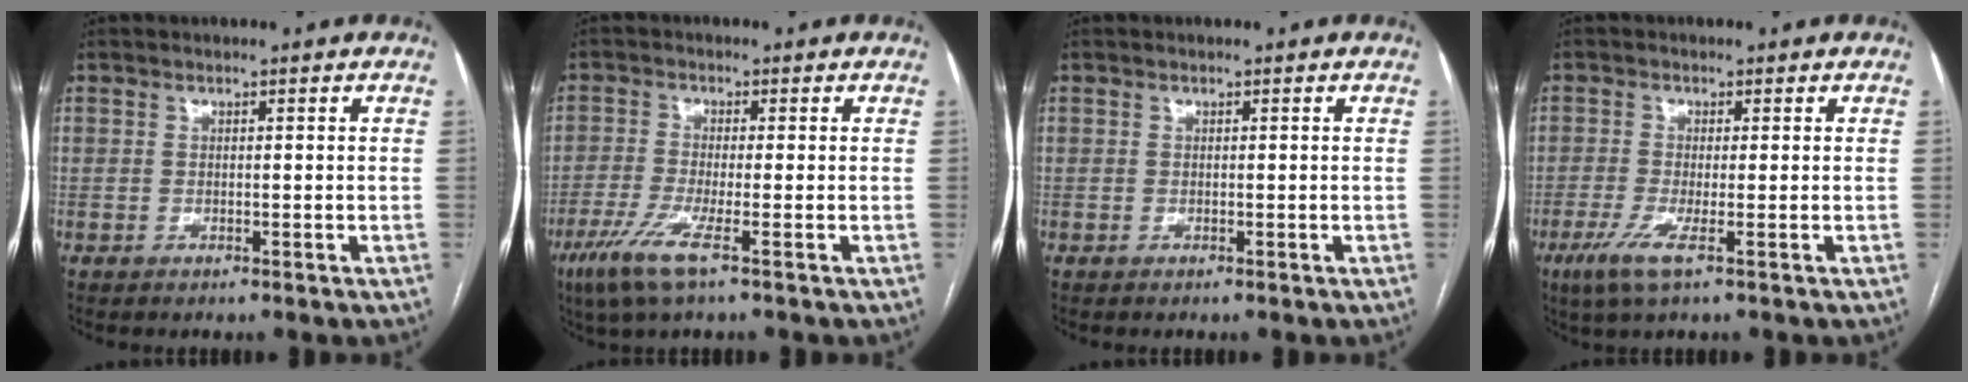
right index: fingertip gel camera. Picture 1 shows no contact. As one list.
[{"total": 6.1, "force": [-3.4, 0.1, 5.1], "torque": [-0.107, -0.018, -0.070]}, {"total": 0.0}, {"total": 4.4, "force": [-2.1, 0.1, 3.8], "torque": [-0.079, -0.014, -0.043]}]